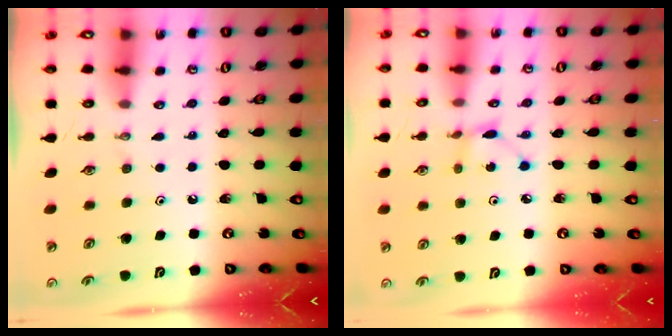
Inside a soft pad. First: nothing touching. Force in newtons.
{"total": 2.1, "press": 2.1, "slide": 0.2}